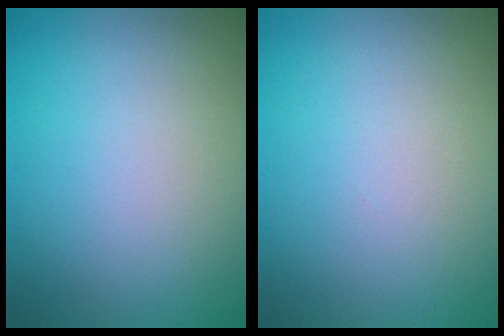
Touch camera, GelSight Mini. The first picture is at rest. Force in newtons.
{"total": 0.0}